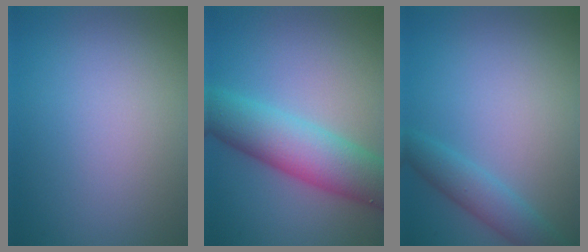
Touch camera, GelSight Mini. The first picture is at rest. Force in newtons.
{"total": 7.5, "press": 7.5, "slide": 0.4}
{"total": 2.8, "press": 2.8, "slide": 0.2}